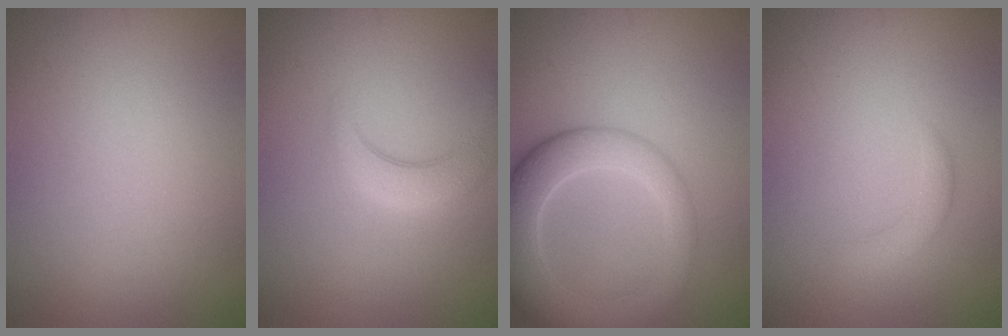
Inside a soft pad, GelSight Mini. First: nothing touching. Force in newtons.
{"total": 3.4, "press": 3.4, "slide": 0.1}
{"total": 7.0, "press": 7.0, "slide": 0.5}
{"total": 1.5, "press": 1.5, "slide": 0.1}